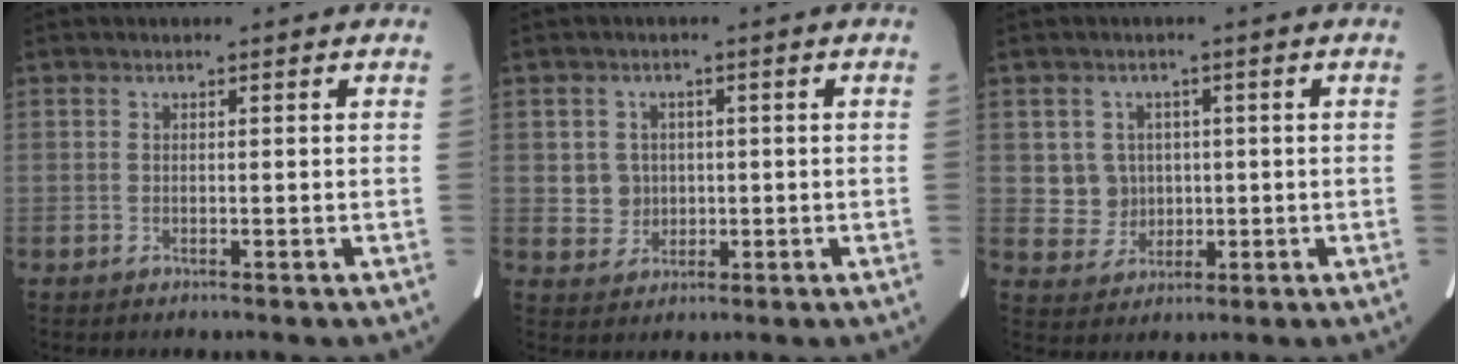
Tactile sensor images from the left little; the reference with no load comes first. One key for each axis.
{"total": 4.0, "fx": 0.3, "fy": 3.9, "fz": 0.6, "tx": -0.009, "ty": 0.010, "tz": 0.014}
{"total": 4.8, "fx": 0.6, "fy": 4.8, "fz": 0.4, "tx": -0.006, "ty": 0.011, "tz": 0.019}